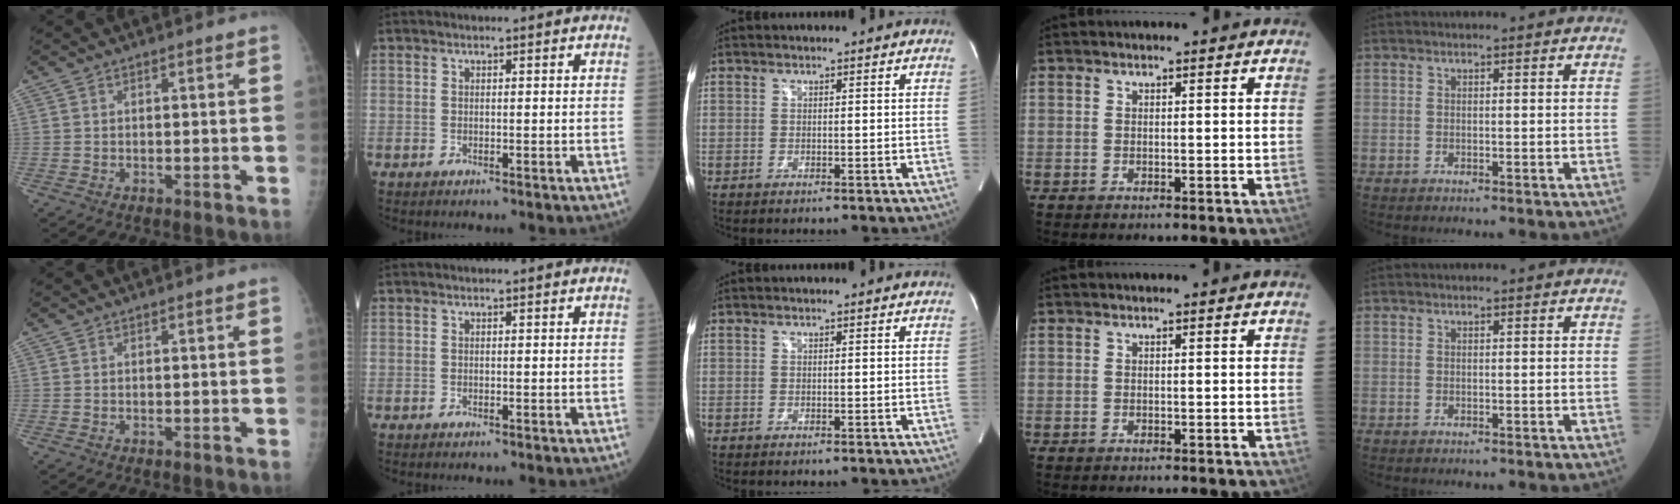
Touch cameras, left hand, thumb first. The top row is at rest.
{}